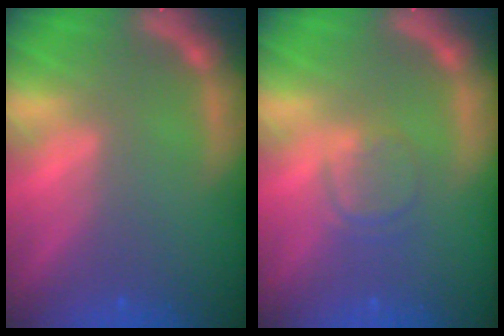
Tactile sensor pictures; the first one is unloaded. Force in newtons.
{"total": 2.4}